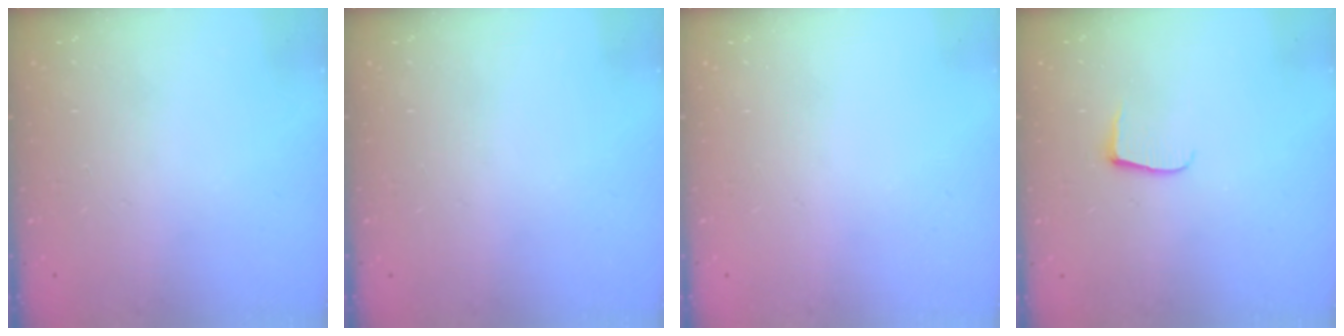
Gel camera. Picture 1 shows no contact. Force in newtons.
{"total": 0.0}
{"total": 0.0}
{"total": 5.4, "press": 5.3, "slide": 0.5}